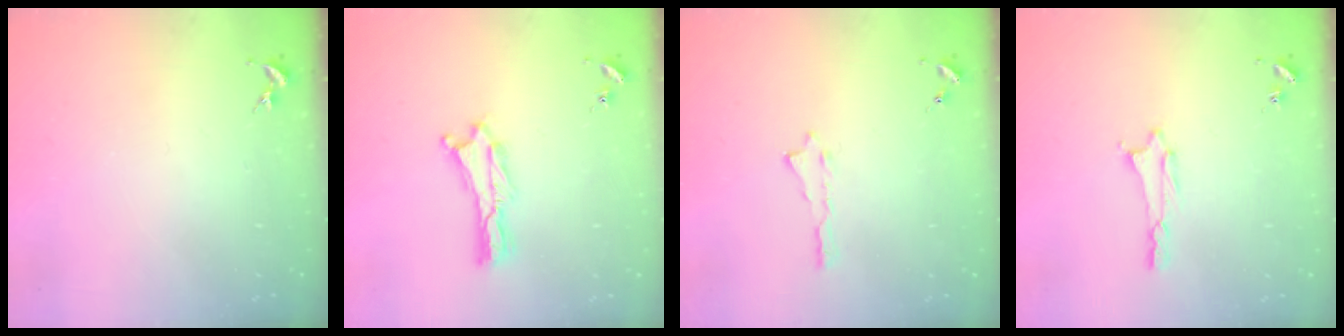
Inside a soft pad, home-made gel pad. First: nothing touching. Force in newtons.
{"total": 0.6, "press": 0.5, "slide": 0.2}
{"total": 0.0}
{"total": 0.8, "press": 0.8, "slide": 0.1}